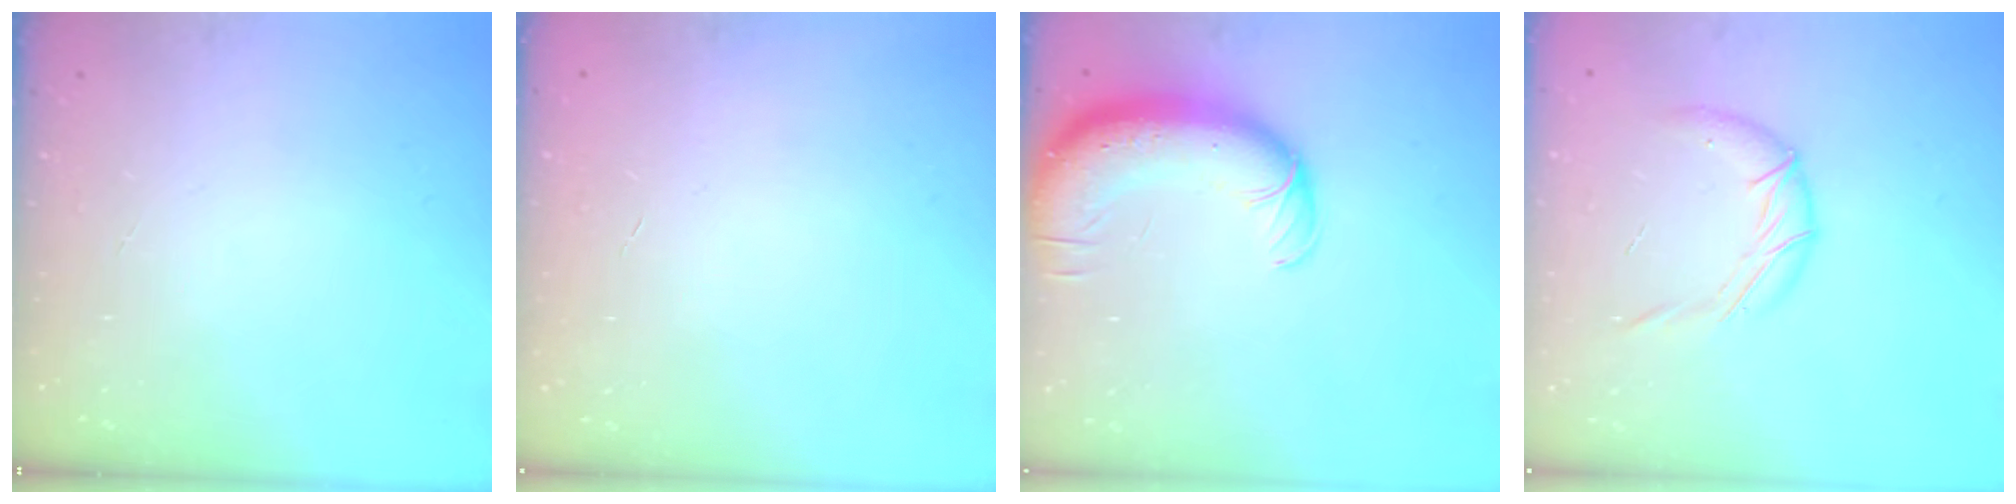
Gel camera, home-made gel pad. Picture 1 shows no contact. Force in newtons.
{"total": 0.6, "press": 0.6, "slide": 0.2}
{"total": 13.5, "press": 13.0, "slide": 3.6}
{"total": 9.5, "press": 9.4, "slide": 1.1}